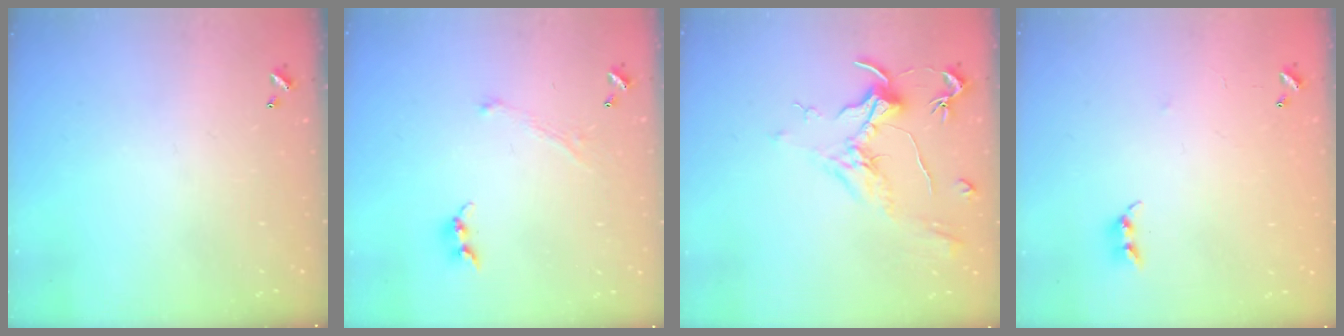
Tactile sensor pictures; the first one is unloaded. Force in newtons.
{"total": 1.3, "press": 1.2, "slide": 0.5}
{"total": 2.0, "press": 1.8, "slide": 0.8}
{"total": 7.4, "press": 7.4, "slide": 0.5}